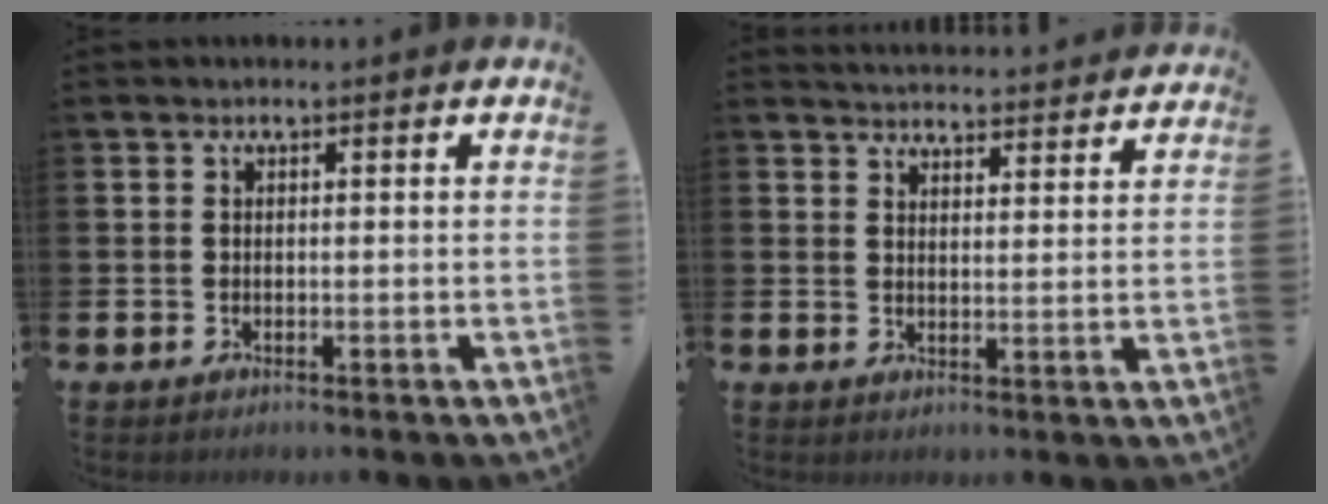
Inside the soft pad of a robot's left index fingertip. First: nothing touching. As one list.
[{"total": 4.3, "force": [4.3, 0.2, -0.1], "torque": [-0.008, -0.033, 0.077]}]